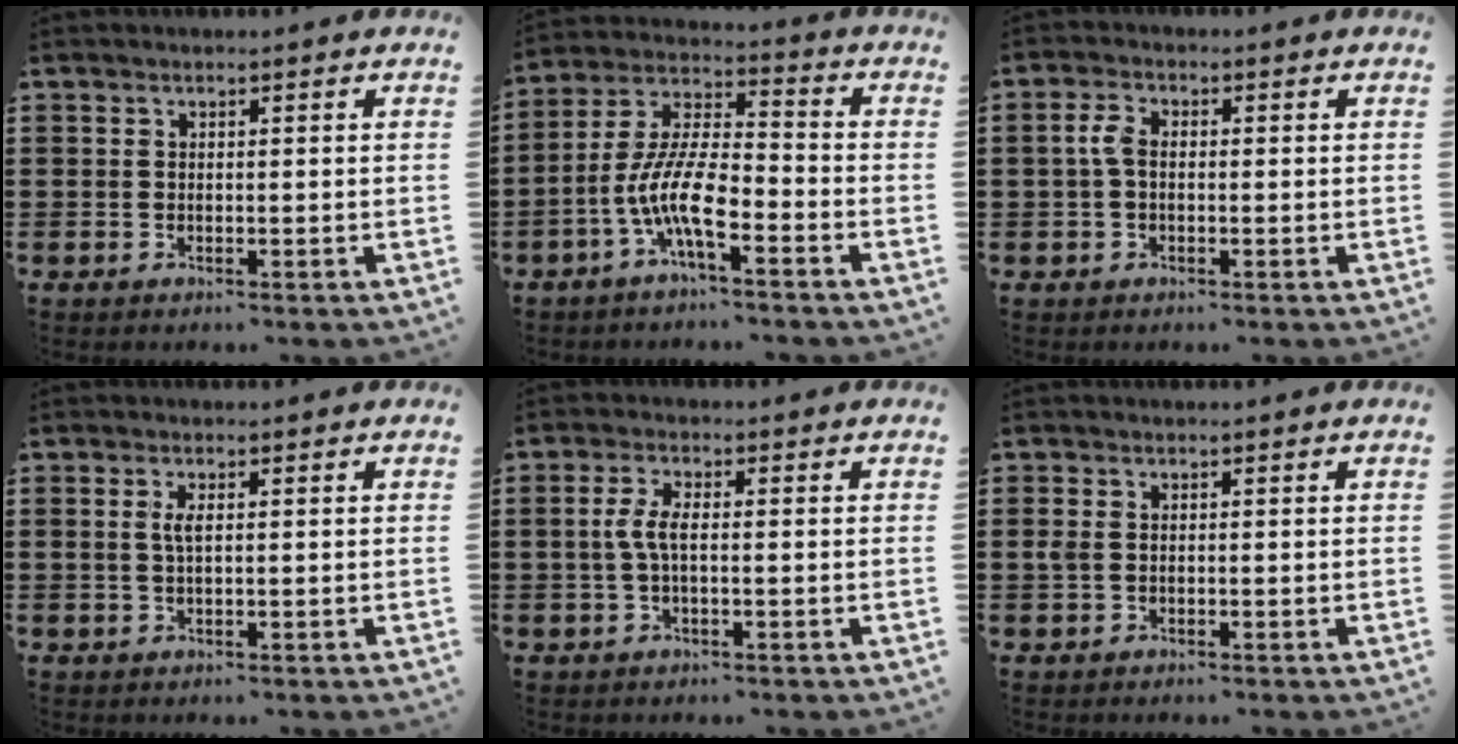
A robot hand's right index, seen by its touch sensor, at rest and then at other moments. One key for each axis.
{"total": 10.0, "fx": -4.8, "fy": 2.7, "fz": 8.4, "tx": -0.195, "ty": -0.012, "tz": -0.096}
{"total": 2.8, "fx": 0.0, "fy": 1.2, "fz": 2.5, "tx": -0.060, "ty": 0.000, "tz": -0.004}
{"total": 1.9, "fx": 0.4, "fy": 0.5, "fz": 1.7, "tx": -0.035, "ty": 0.003, "tz": 0.005}
{"total": 3.6, "fx": -0.2, "fy": 0.7, "fz": 3.5, "tx": -0.080, "ty": -0.004, "tz": -0.010}
{"total": 1.4, "fx": 0.0, "fy": 0.9, "fz": 1.1, "tx": -0.032, "ty": 0.003, "tz": -0.003}